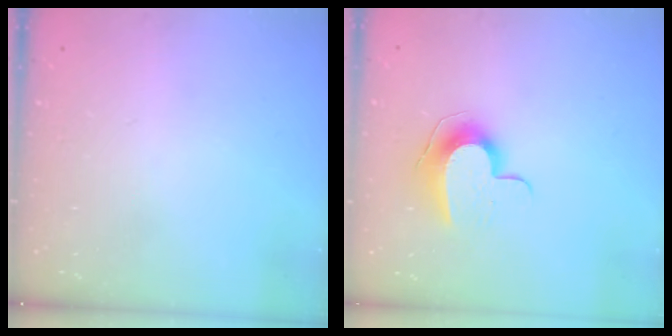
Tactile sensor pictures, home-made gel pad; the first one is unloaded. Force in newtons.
{"total": 9.6, "press": 9.6, "slide": 0.3}